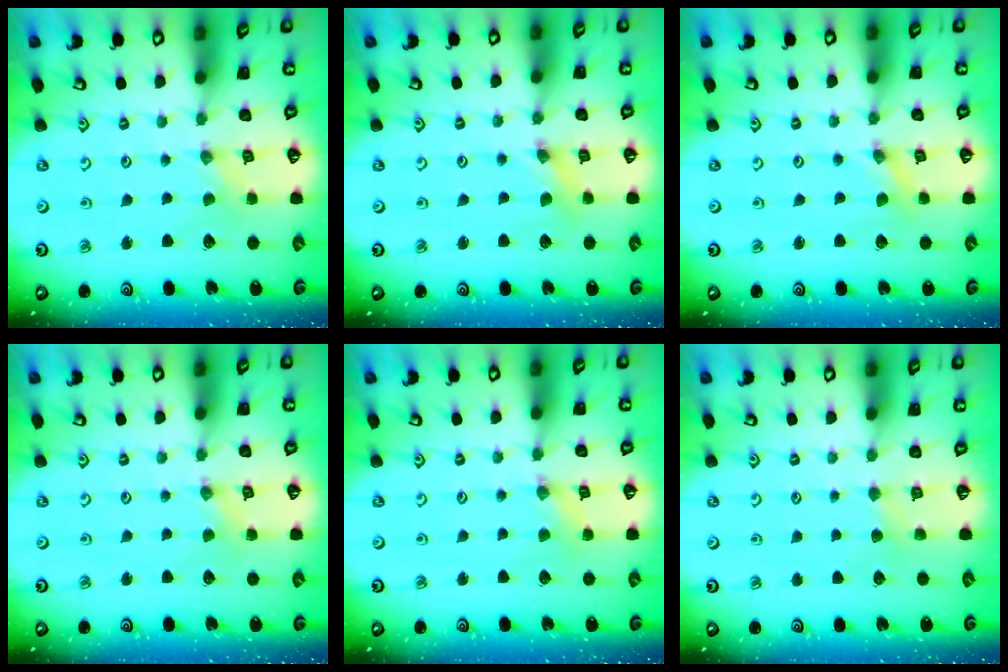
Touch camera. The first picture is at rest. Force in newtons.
{"total": 2.3, "press": 2.3, "slide": 0.3}
{"total": 1.3, "press": 1.3, "slide": 0.3}
{"total": 1.8, "press": 1.8, "slide": 0.4}
{"total": 2.6, "press": 2.5, "slide": 0.4}
{"total": 2.4, "press": 2.3, "slide": 0.5}